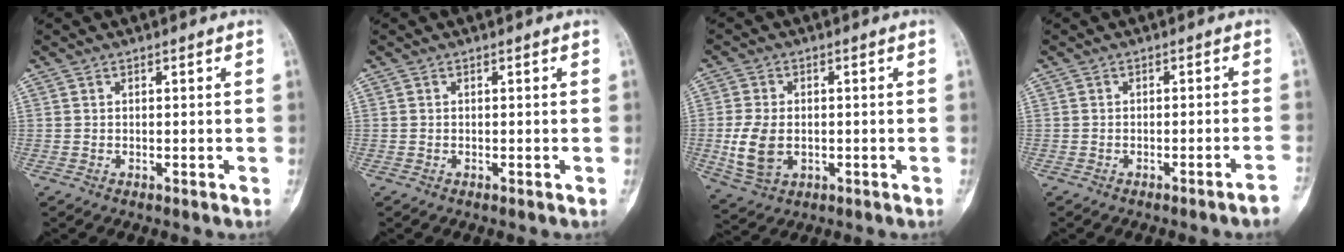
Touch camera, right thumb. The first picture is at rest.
{"total": 0.0}
{"total": 8.1, "force": [-1.0, 5.4, 5.9], "torque": [-0.116, -0.004, -0.011]}
{"total": 2.6, "force": [-1.9, -0.4, 1.6], "torque": [-0.031, 0.017, -0.021]}